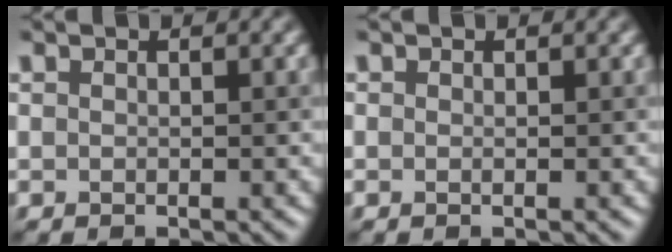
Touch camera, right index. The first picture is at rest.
{"total": 0.0}